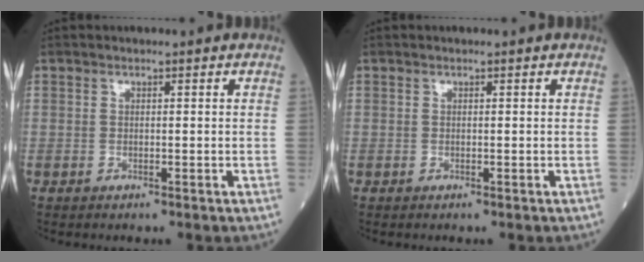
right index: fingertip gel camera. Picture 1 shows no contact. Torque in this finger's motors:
{"motor_torque": [0.00, 0.04, 0.04, 0.01]}